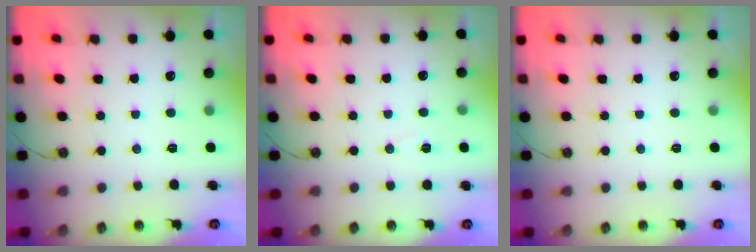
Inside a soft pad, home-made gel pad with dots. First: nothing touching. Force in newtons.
{"total": 5.7, "press": 3.6, "slide": 4.4}
{"total": 0.0}